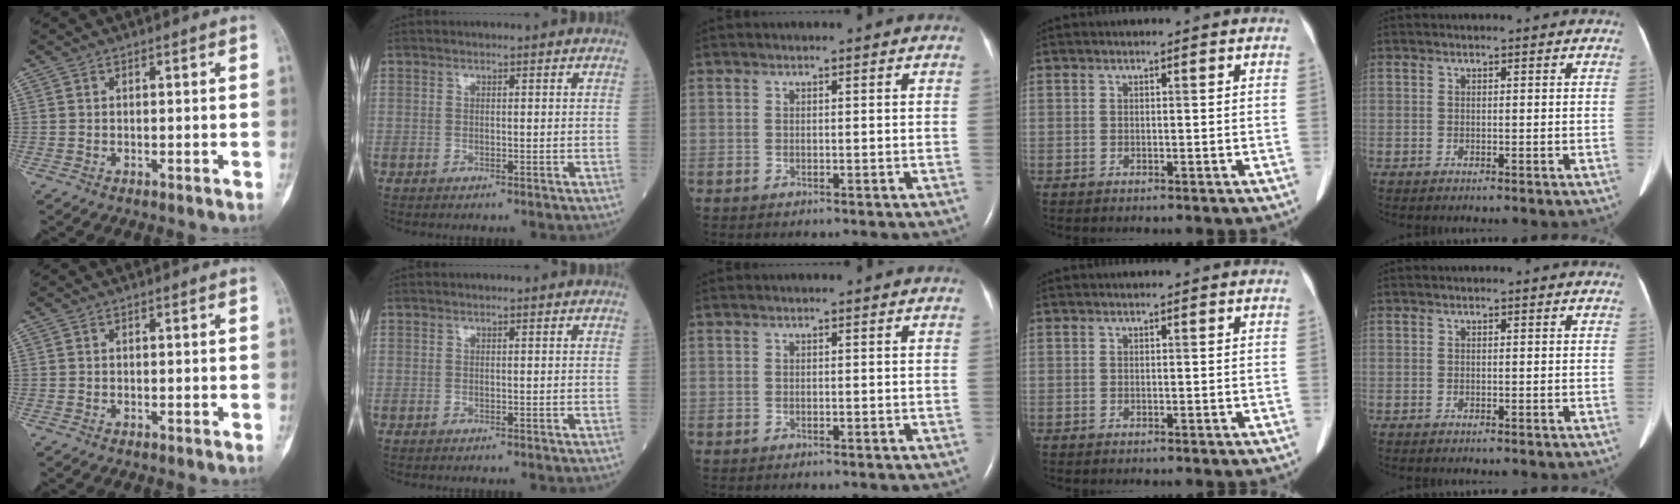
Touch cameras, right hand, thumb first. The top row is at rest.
{}